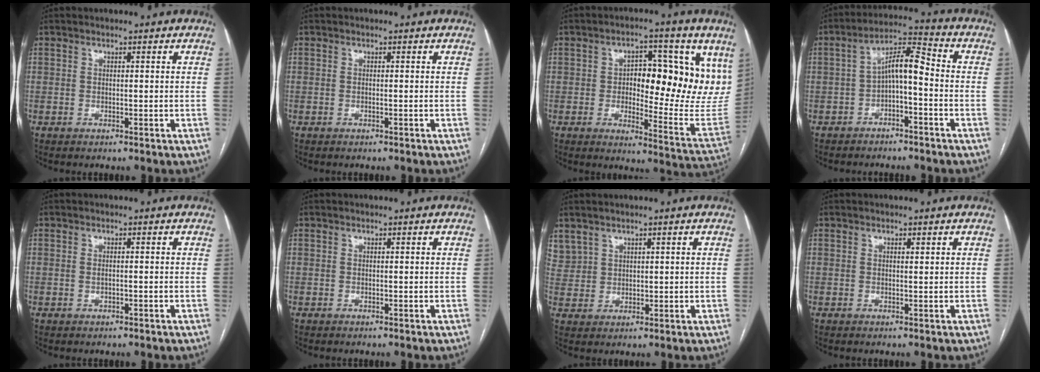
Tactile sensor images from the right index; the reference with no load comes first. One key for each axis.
{"total": 0.0}
{"total": 17.9, "fx": 5.5, "fy": 7.3, "fz": 15.4, "tx": -0.197, "ty": 0.007, "tz": 0.079}
{"total": 7.1, "fx": -1.3, "fy": 2.0, "fz": 6.7, "tx": -0.122, "ty": 0.031, "tz": -0.023}
{"total": 0.6, "fx": -0.1, "fy": 0.2, "fz": 0.5, "tx": -0.014, "ty": -0.001, "tz": -0.001}
{"total": 0.0}
{"total": 5.5, "fx": 3.9, "fy": 3.7, "fz": 1.1, "tx": -0.027, "ty": 0.013, "tz": 0.091}
{"total": 0.6, "fx": 0.4, "fy": 0.1, "fz": 0.4, "tx": -0.008, "ty": -0.003, "tz": 0.006}